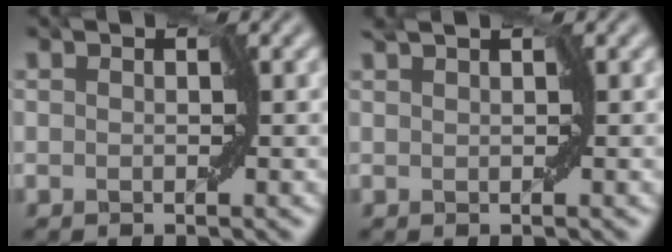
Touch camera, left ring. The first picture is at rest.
{"total": 0.7, "force": [0.5, 0.0, 0.4], "torque": [-0.010, 0.001, 0.010]}